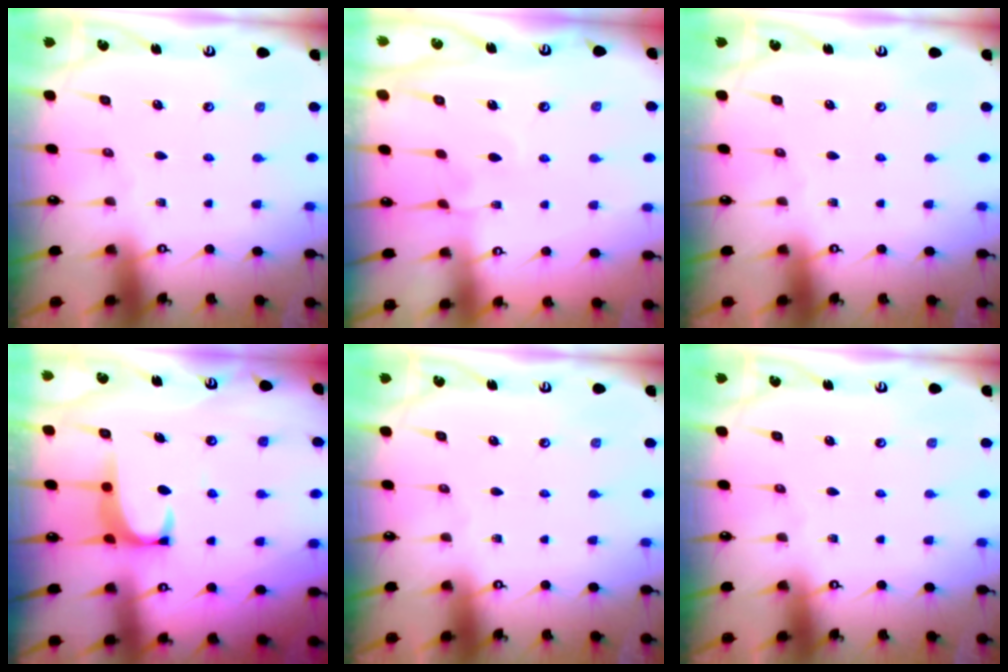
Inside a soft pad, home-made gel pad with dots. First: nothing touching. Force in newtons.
{"total": 3.2, "press": 3.2, "slide": 0.2}
{"total": 0.0}
{"total": 1.9, "press": 1.9, "slide": 0.3}
{"total": 0.0}
{"total": 0.0}